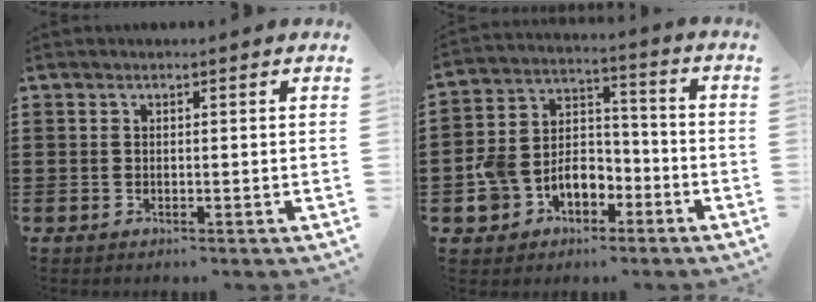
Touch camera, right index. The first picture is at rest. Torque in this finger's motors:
{"motor_torque": [1.49, -0.65, 0.28, 0.15]}